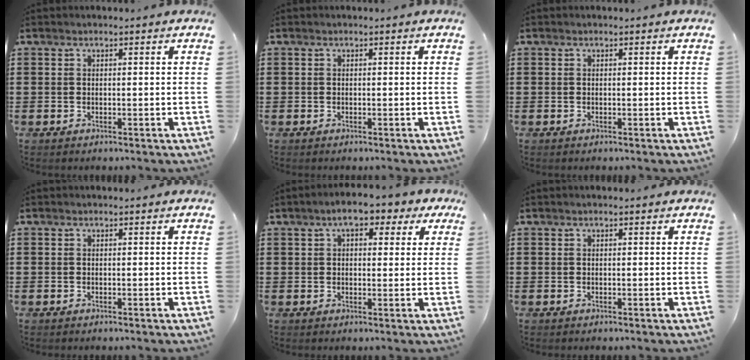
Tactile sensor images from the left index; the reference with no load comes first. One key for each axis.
{"total": 0.0}
{"total": 0.0}
{"total": 0.0}
{"total": 6.0, "fx": 3.8, "fy": 2.4, "fz": 4.0, "tx": -0.072, "ty": 0.003, "tz": 0.062}
{"total": 0.0}